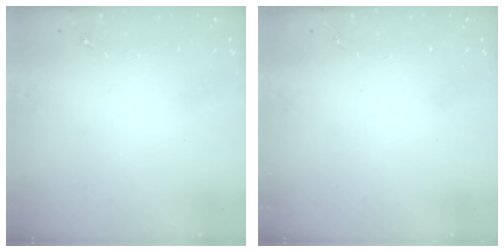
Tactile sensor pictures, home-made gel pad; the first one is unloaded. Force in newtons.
{"total": 0.0}